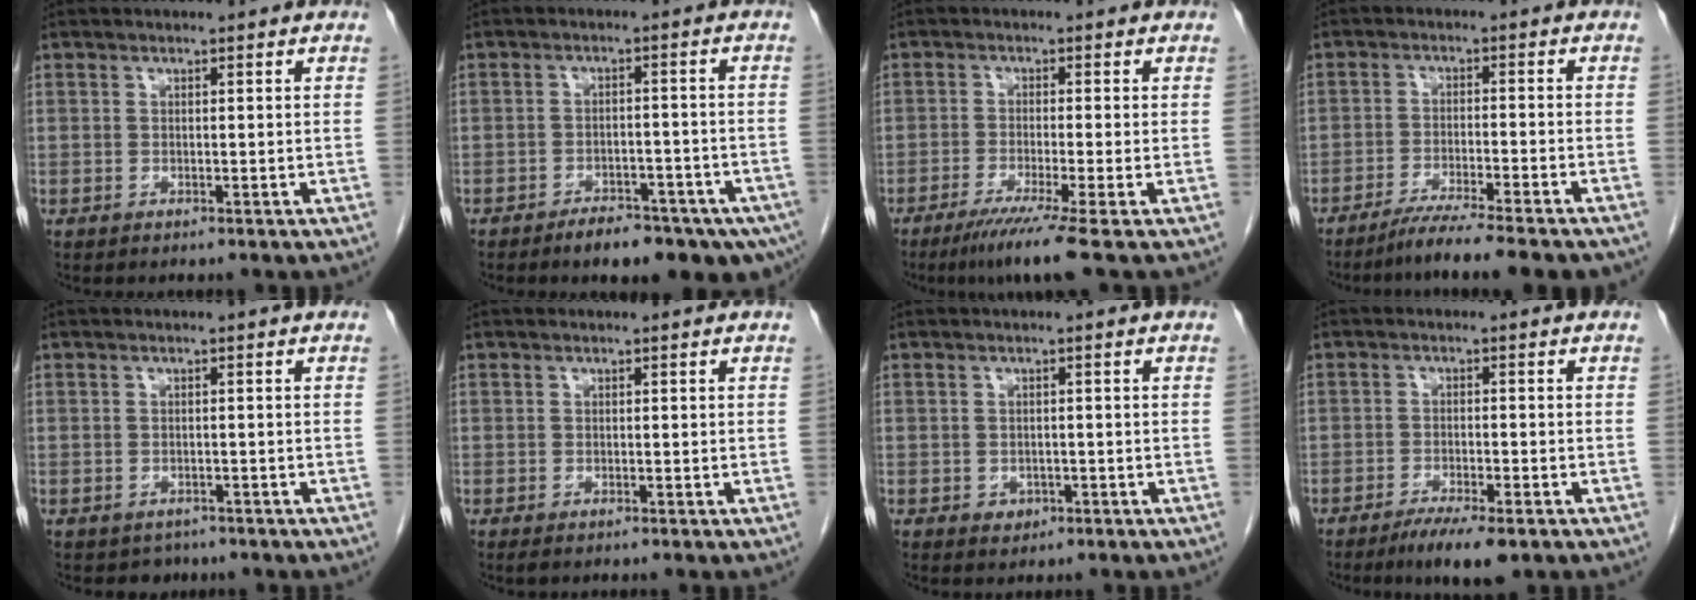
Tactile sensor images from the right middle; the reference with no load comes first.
{"total": 10.8, "force": [-7.7, 3.8, 6.6], "torque": [-0.071, 0.006, -0.108]}
{"total": 6.7, "force": [-4.5, -1.6, 4.7], "torque": [-0.074, -0.023, -0.081]}
{"total": 10.3, "force": [-8.7, -0.1, 5.5], "torque": [-0.070, -0.023, -0.132]}
{"total": 2.0, "force": [-1.4, 1.4, 0.0], "torque": [-0.008, 0.003, -0.019]}
{"total": 0.6, "force": [-0.4, 0.2, 0.4], "torque": [-0.008, -0.001, -0.005]}
{"total": 1.5, "force": [-0.6, 1.3, 0.5], "torque": [-0.009, 0.003, -0.002]}
{"total": 5.8, "force": [-3.9, 1.1, 4.2], "torque": [-0.068, -0.011, -0.058]}